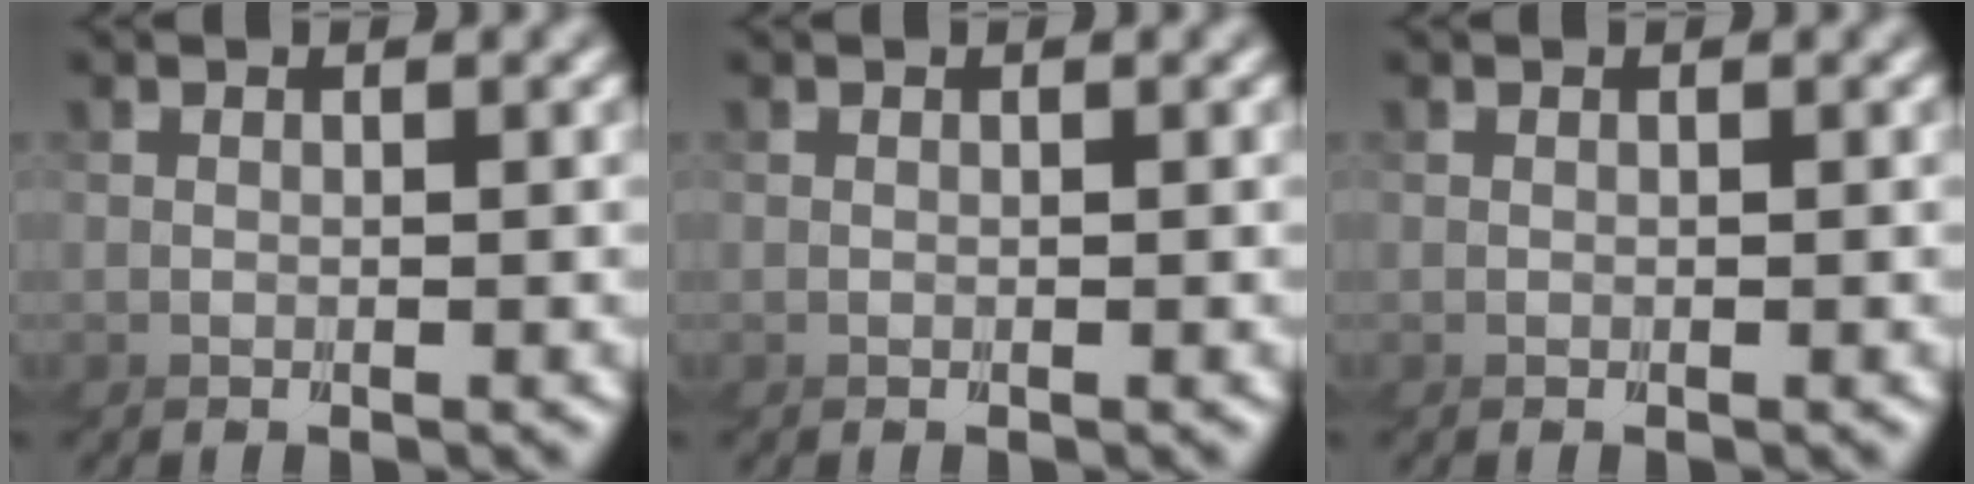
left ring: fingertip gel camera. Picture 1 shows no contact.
{"total": 0.0}
{"total": 0.0}